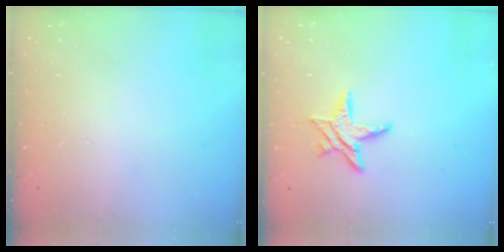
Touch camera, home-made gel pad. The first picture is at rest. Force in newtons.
{"total": 9.0, "press": 9.0, "slide": 0.4}